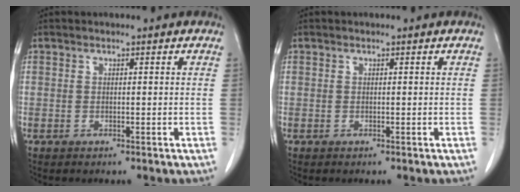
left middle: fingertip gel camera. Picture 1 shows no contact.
{"total": 0.0}